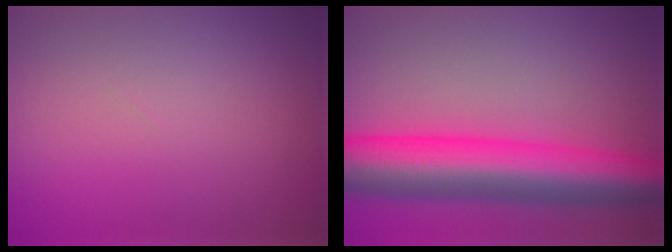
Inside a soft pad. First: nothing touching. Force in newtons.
{"total": 10.6, "press": 10.6, "slide": 0.3}